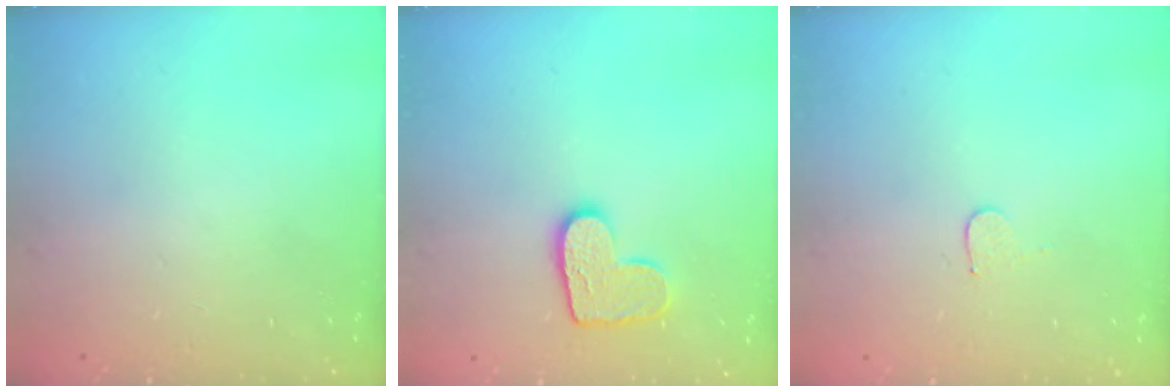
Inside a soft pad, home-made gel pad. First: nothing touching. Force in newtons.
{"total": 10.3, "press": 10.2, "slide": 0.6}
{"total": 3.4, "press": 3.4, "slide": 0.2}